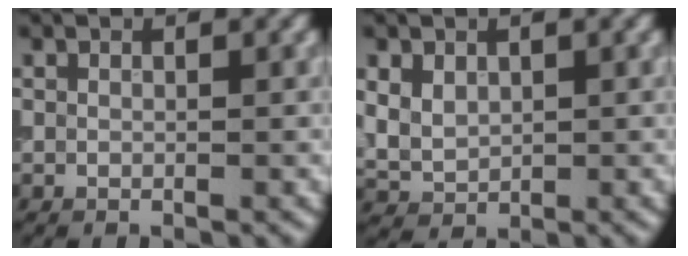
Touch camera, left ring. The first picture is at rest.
{"total": 3.0, "force": [0.7, 2.4, 1.7], "torque": [-0.044, -0.003, 0.018]}